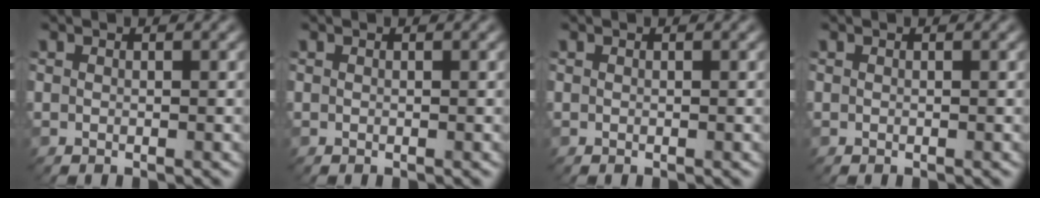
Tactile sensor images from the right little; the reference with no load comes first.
{"total": 0.0}
{"total": 0.0}
{"total": 0.0}